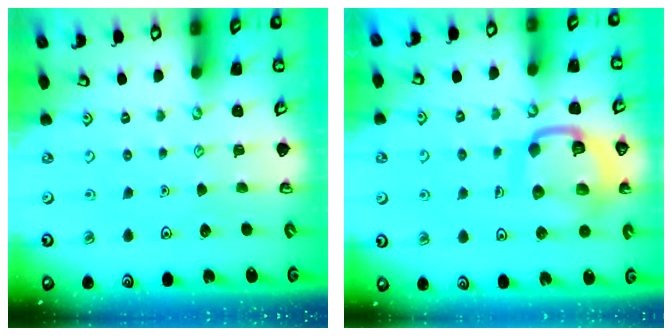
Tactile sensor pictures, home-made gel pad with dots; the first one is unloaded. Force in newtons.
{"total": 14.1, "press": 14.0, "slide": 1.4}